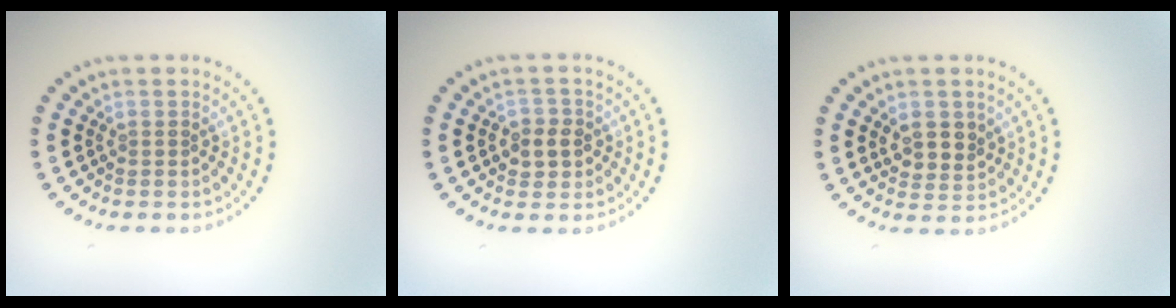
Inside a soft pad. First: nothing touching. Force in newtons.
{"total": 2.3, "press": 2.3, "slide": 0.6}
{"total": 2.6, "press": 2.4, "slide": 1.0}